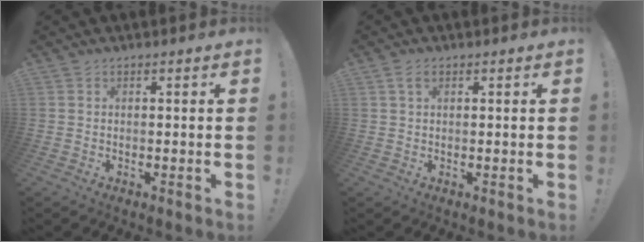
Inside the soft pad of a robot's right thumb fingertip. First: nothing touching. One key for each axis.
{"total": 2.6, "fx": 1.3, "fy": 1.4, "fz": 1.8, "tx": -0.023, "ty": -0.003, "tz": 0.021}